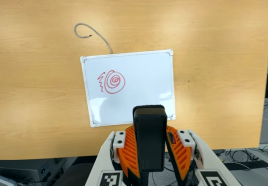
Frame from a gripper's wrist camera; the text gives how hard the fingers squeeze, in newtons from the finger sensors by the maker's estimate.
{"total": 7.6, "left": 6.9, "right": 8.4}